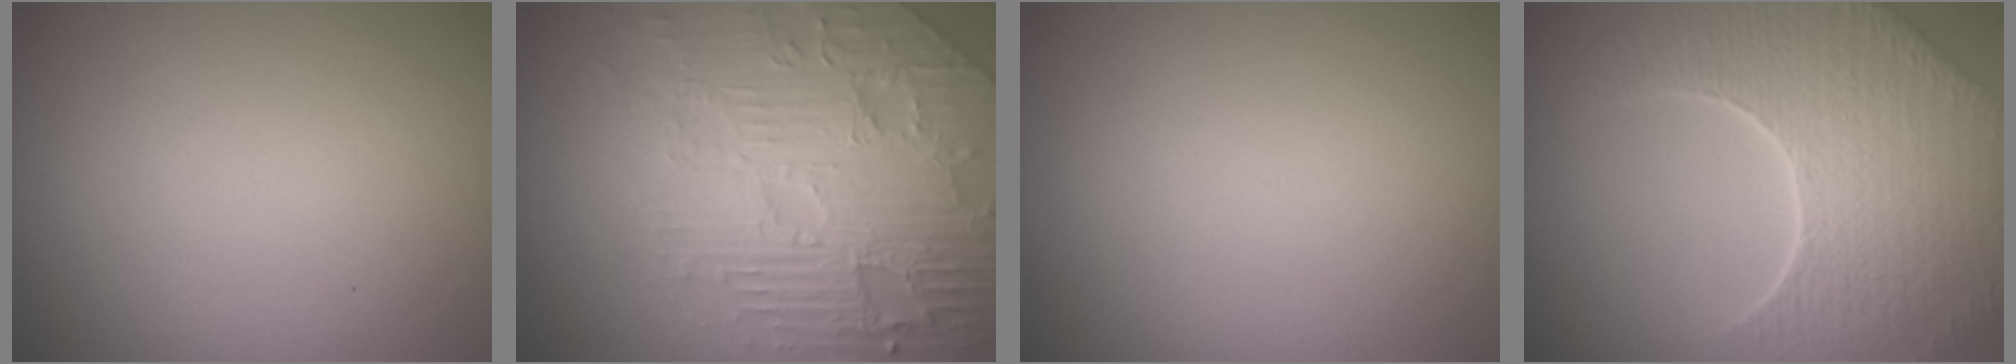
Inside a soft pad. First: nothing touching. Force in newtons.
{"total": 7.3, "press": 5.9, "slide": 4.4}
{"total": 0.0}
{"total": 8.6, "press": 6.2, "slide": 6.0}